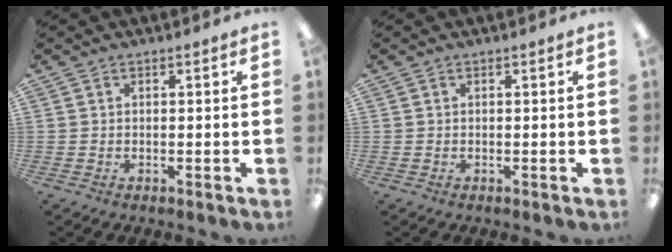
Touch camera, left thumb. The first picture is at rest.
{"total": 0.0}